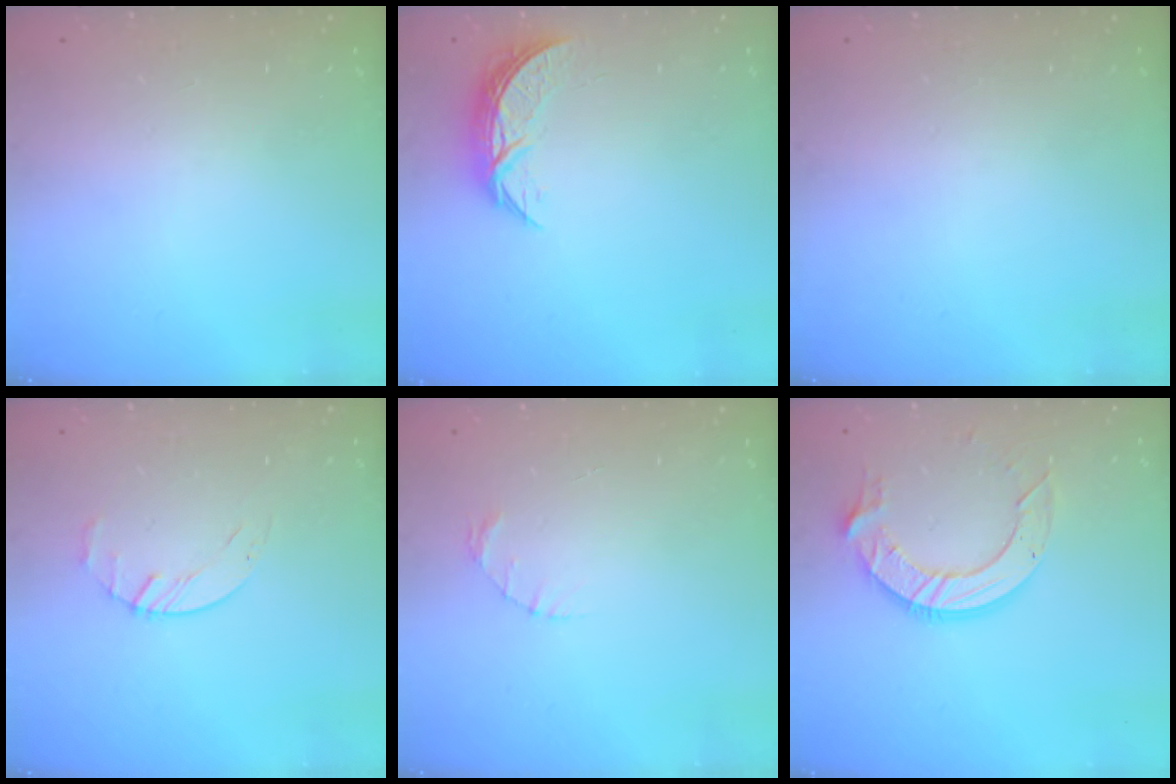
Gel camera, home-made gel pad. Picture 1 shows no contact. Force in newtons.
{"total": 7.1, "press": 7.1, "slide": 0.5}
{"total": 0.0}
{"total": 2.7, "press": 2.6, "slide": 0.3}
{"total": 1.4, "press": 1.4, "slide": 0.2}
{"total": 11.3, "press": 11.2, "slide": 1.1}